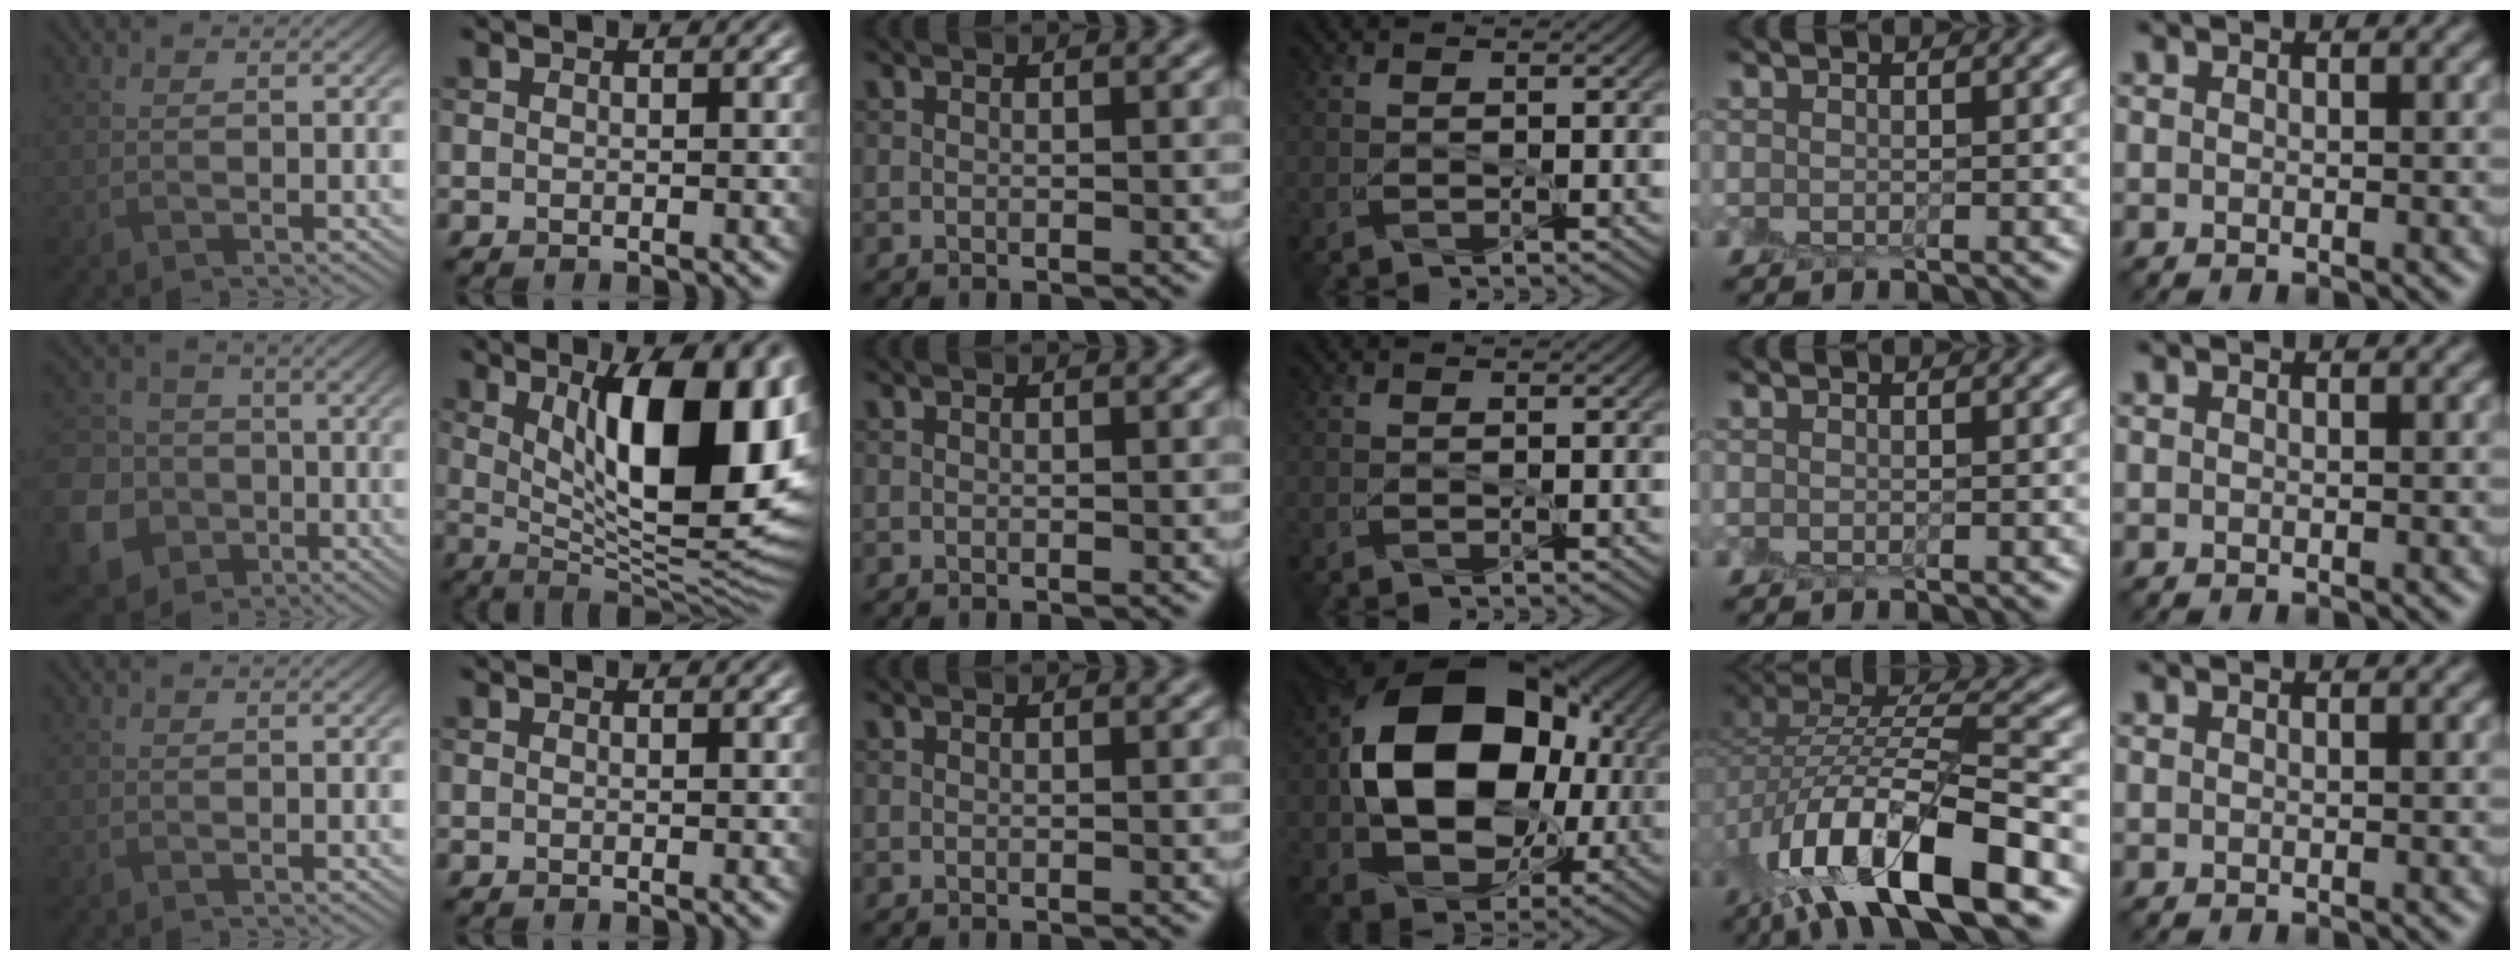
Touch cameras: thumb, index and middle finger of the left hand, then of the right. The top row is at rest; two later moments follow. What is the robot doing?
{"motion": "peel", "object": "postage stamp"}